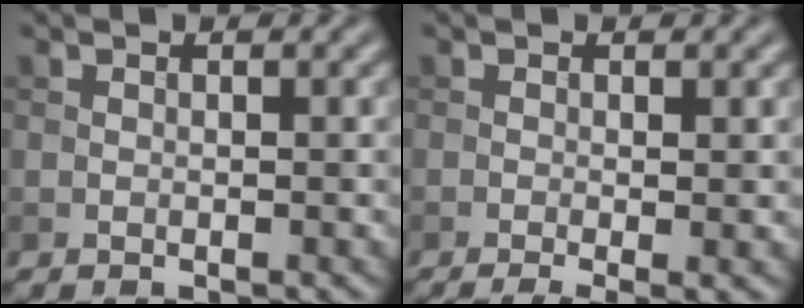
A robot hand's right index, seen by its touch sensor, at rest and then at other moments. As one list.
[{"total": 3.5, "force": [-1.1, 1.0, 3.1], "torque": [-0.048, -0.012, -0.015]}]